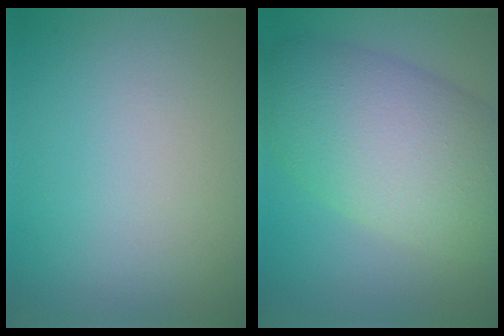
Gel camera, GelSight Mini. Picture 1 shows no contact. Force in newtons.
{"total": 10.6, "press": 10.6, "slide": 0.8}